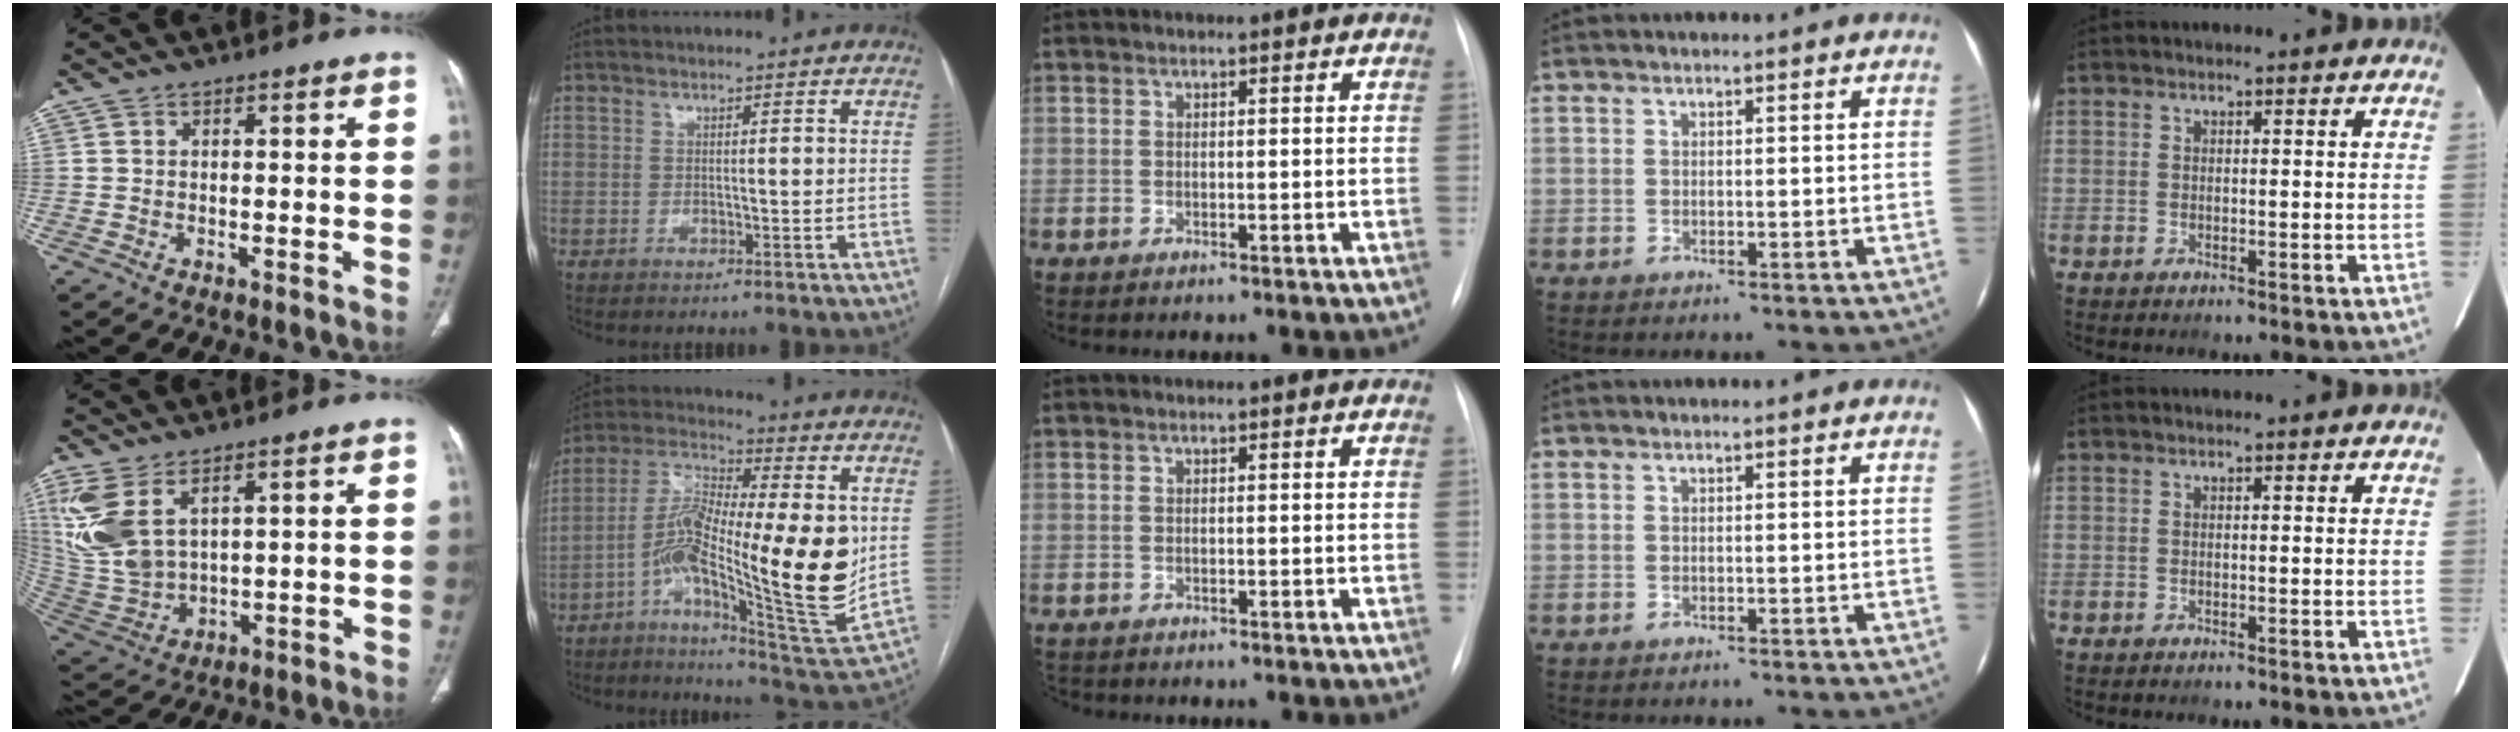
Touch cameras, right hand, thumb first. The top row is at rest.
{"thumb": {"total": 13.6, "force": [6.0, 7.4, 9.8], "torque": [-0.221, -0.018, 0.146]}, "index": {"total": 20.9, "force": [-1.2, 3.8, 20.5], "torque": [-0.356, 0.004, -0.020]}, "middle": {"total": 1.5, "force": [-1.3, 0.8, 0.2], "torque": [-0.007, -0.002, -0.019]}}